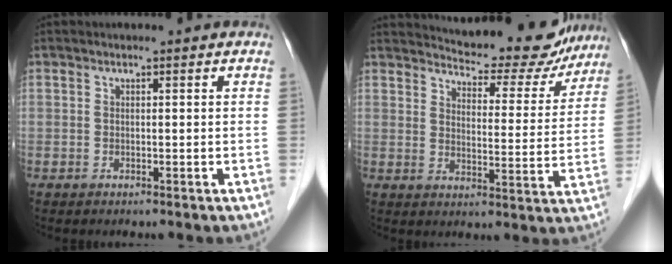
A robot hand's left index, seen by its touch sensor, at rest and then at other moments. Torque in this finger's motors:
{"motor_torque": [0.28, -0.28, 0.29, 0.02]}